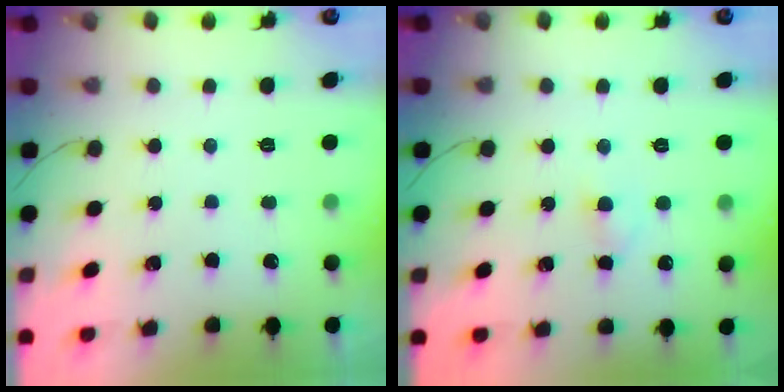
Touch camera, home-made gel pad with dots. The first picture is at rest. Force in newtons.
{"total": 2.2, "press": 2.0, "slide": 1.0}